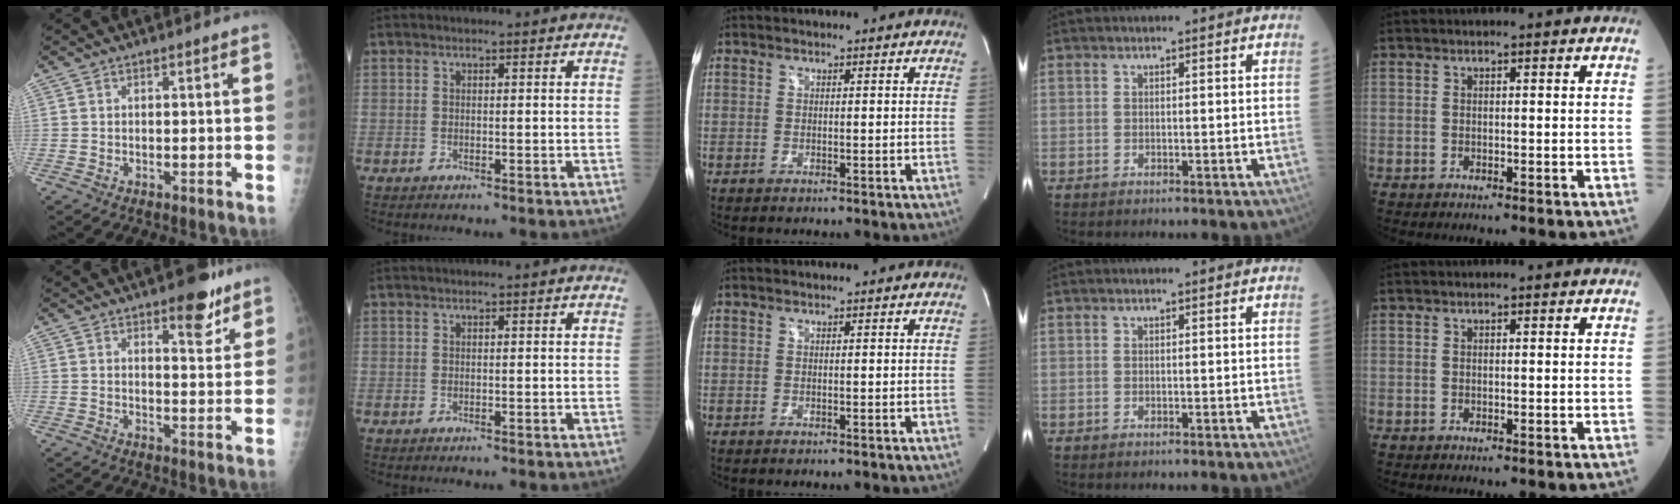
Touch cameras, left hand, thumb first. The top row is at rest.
{"thumb": {"total": 7.3, "force": [4.8, 2.8, 4.7], "torque": [-0.041, -0.028, 0.063]}}